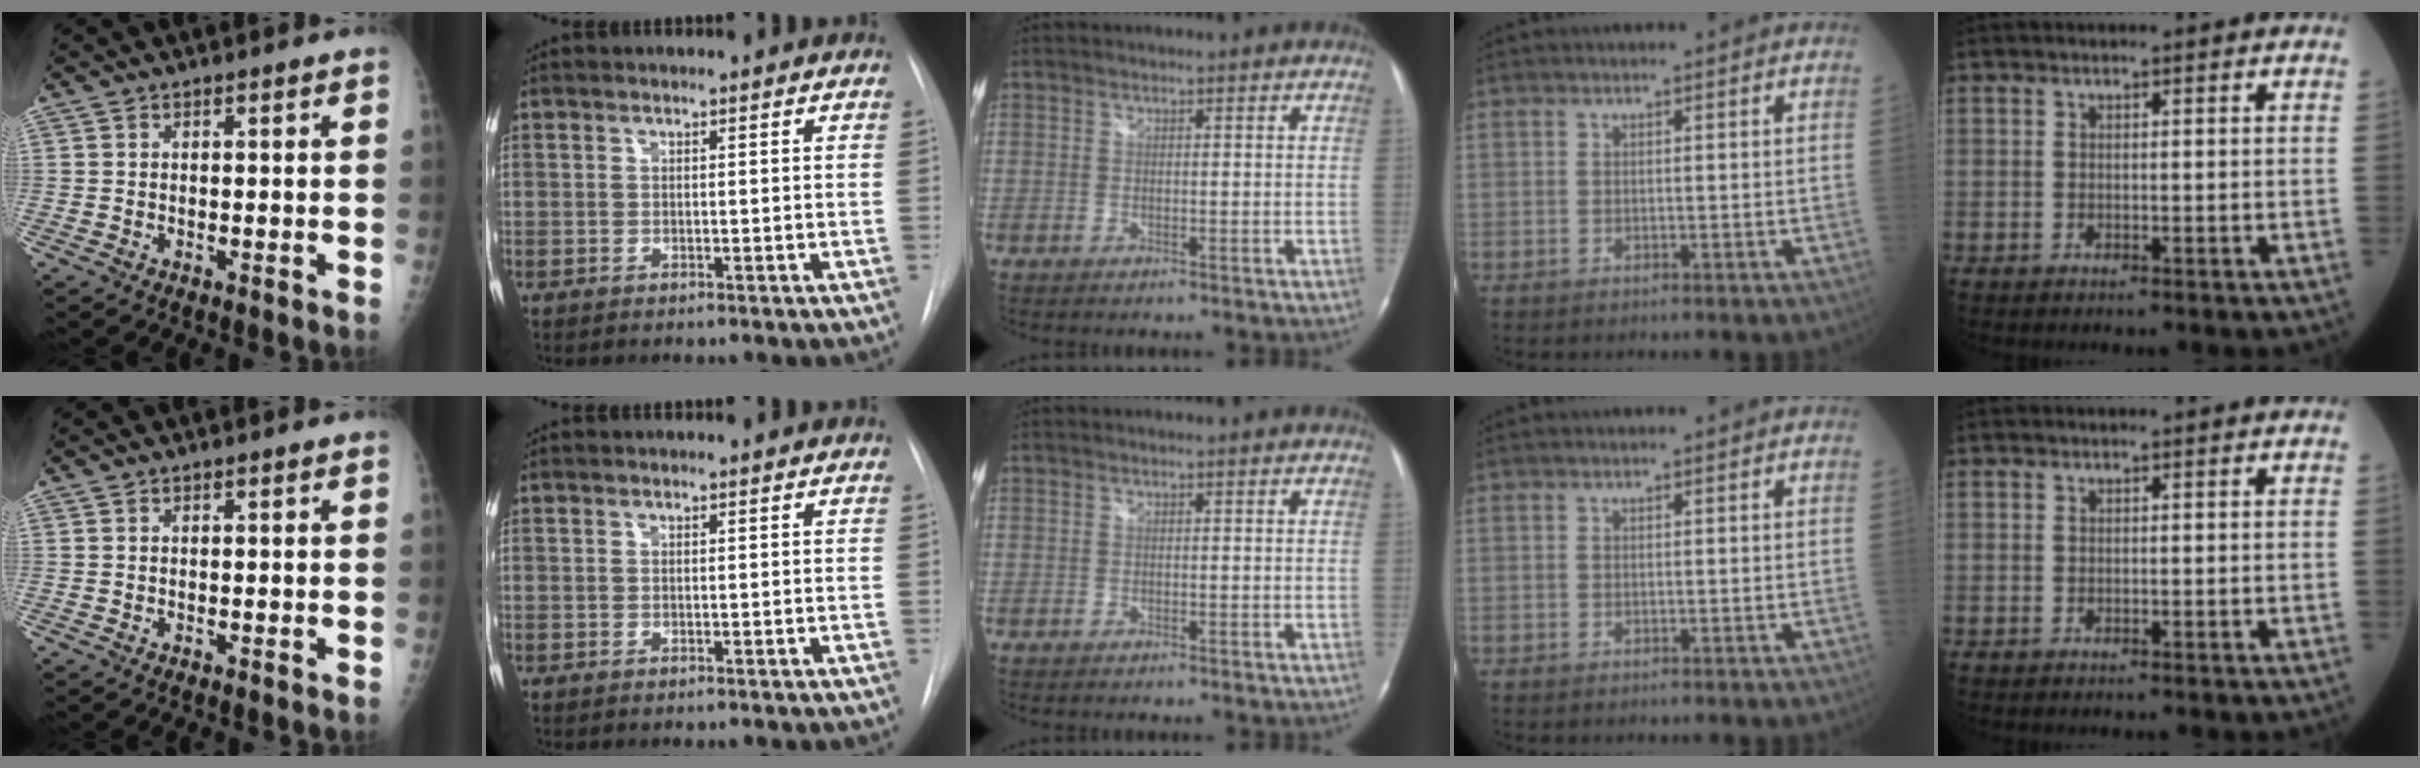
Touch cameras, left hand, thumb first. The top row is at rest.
{}